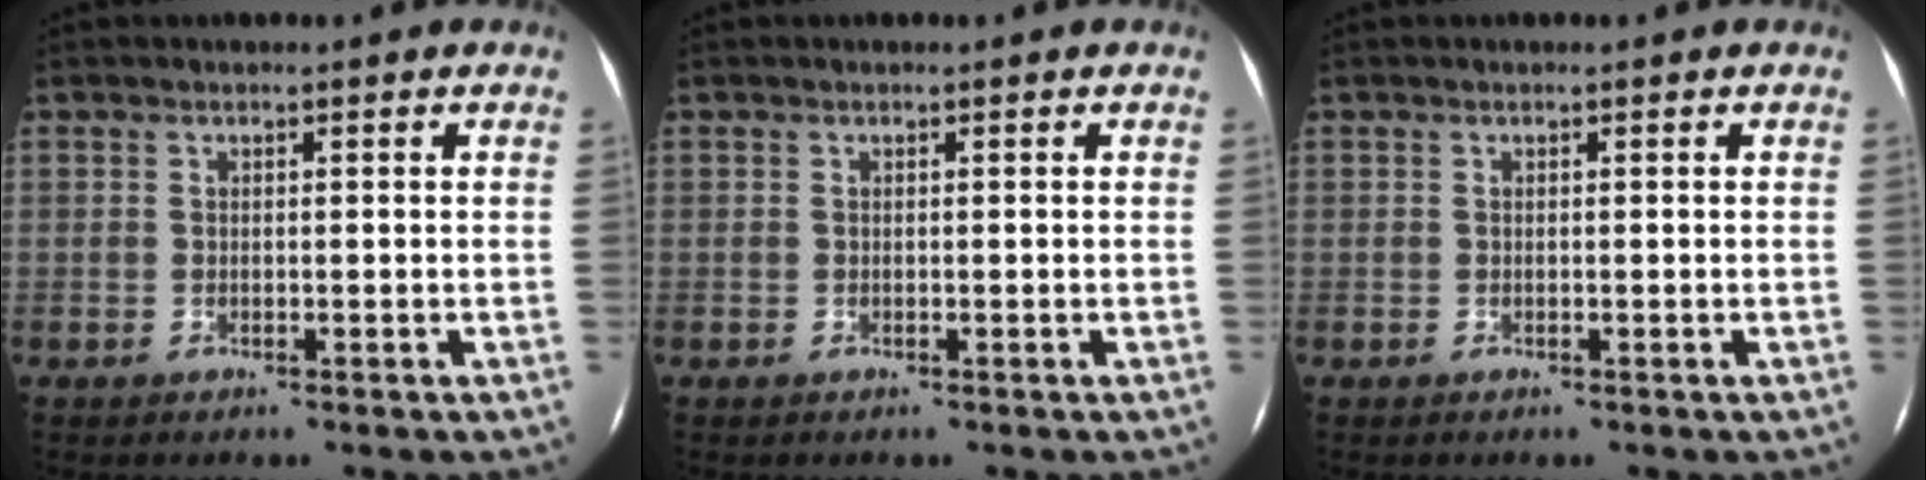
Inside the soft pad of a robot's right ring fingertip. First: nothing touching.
{"total": 0.0}
{"total": 0.0}